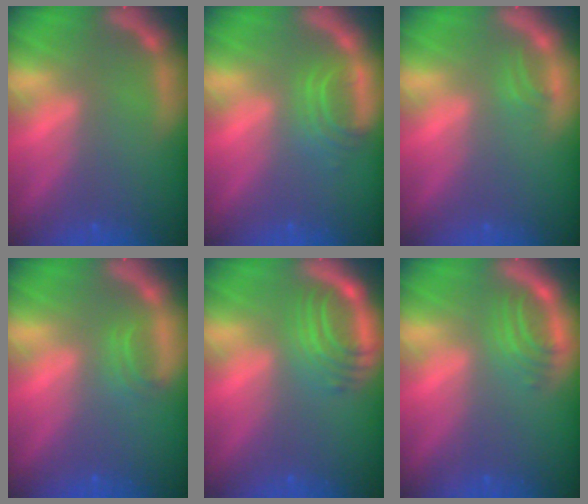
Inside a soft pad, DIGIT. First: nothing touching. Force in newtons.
{"total": 2.9}
{"total": 0.9}
{"total": 1.4}
{"total": 5.0}
{"total": 2.9}